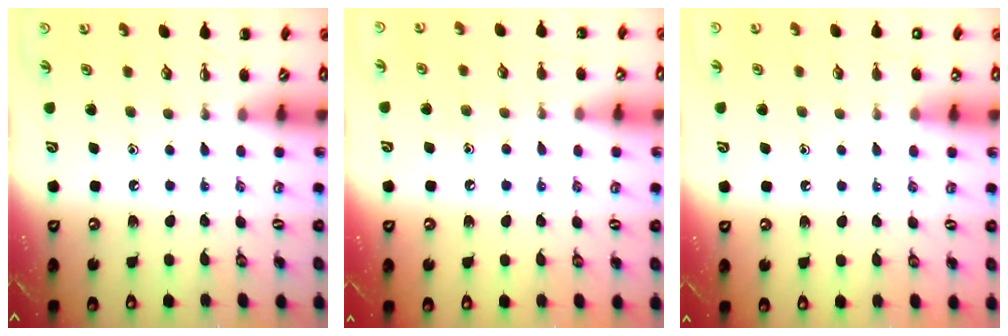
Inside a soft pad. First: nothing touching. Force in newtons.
{"total": 6.7, "press": 6.5, "slide": 1.7}
{"total": 6.6, "press": 6.3, "slide": 2.0}